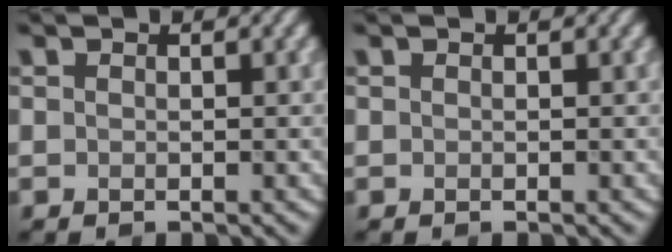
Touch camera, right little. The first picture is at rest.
{"total": 0.0}